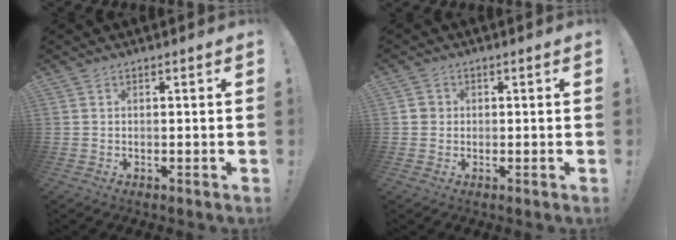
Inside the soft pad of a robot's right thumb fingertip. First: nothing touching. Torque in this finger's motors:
{"motor_torque": [0.35, 0.24, 0.35, -0.29, 0.00]}